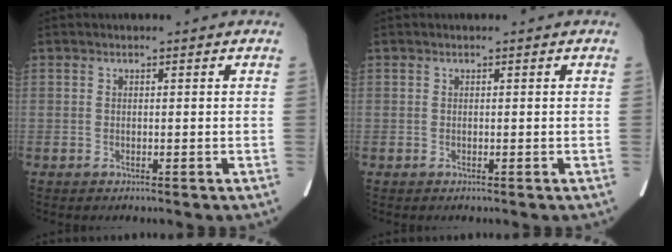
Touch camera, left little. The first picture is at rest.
{"total": 0.0}